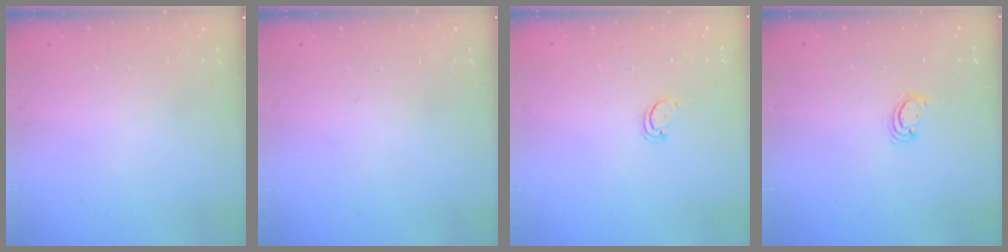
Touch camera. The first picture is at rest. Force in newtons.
{"total": 0.0}
{"total": 2.2, "press": 2.1, "slide": 0.4}
{"total": 2.6, "press": 2.6, "slide": 0.3}